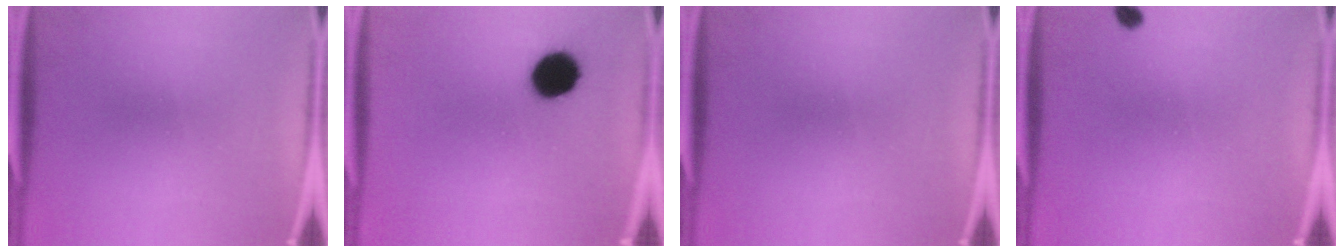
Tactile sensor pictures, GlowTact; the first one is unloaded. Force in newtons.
{"total": 10.0}
{"total": 0.0}
{"total": 1.2}